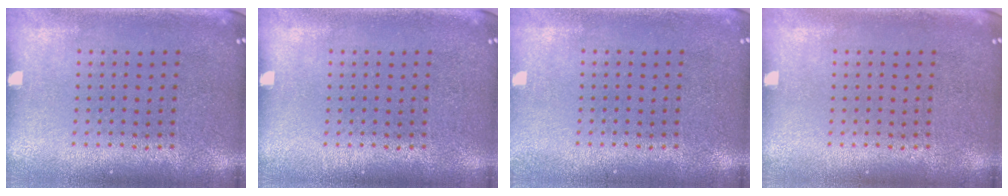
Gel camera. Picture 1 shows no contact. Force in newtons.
{"total": 0.0}
{"total": 1.0, "press": 1.0, "slide": 0.1}
{"total": 0.0}